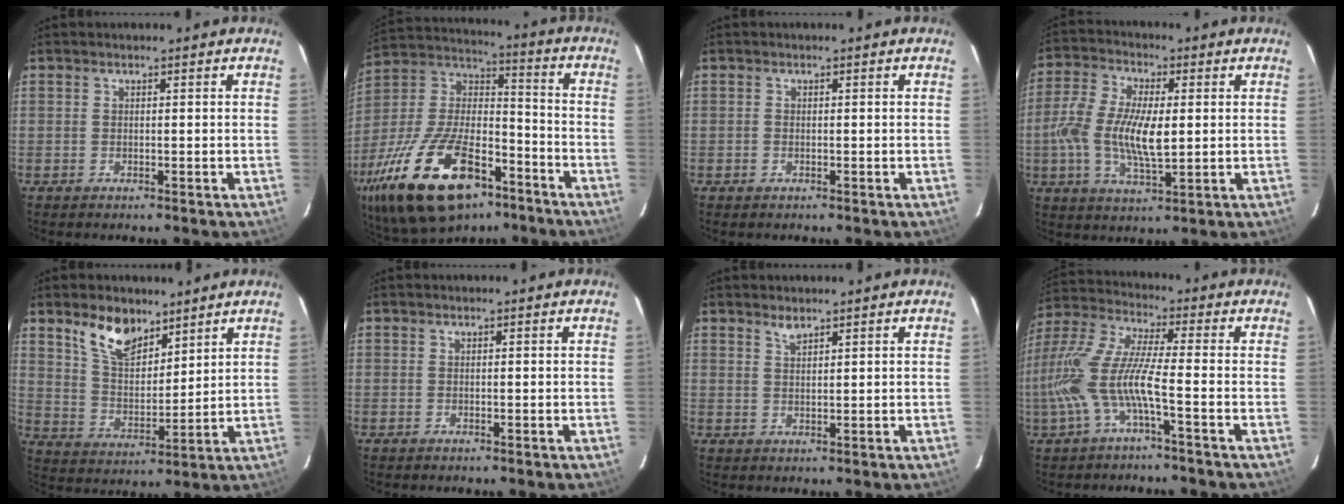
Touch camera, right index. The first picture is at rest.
{"total": 28.1, "force": [-16.0, 13.1, 19.0], "torque": [-0.385, -0.011, -0.266]}
{"total": 0.6, "force": [-0.4, 0.5, 0.1], "torque": [-0.002, 0.001, -0.008]}
{"total": 11.5, "force": [-0.5, 4.5, 10.5], "torque": [-0.220, 0.002, -0.015]}
{"total": 10.2, "force": [7.1, 4.9, 5.4], "torque": [-0.094, 0.008, 0.138]}
{"total": 0.0}
{"total": 1.7, "force": [1.5, 0.4, 0.8], "torque": [-0.012, 0.001, 0.028]}
{"total": 13.6, "force": [-4.5, 1.8, 12.7], "torque": [-0.264, -0.008, -0.091]}